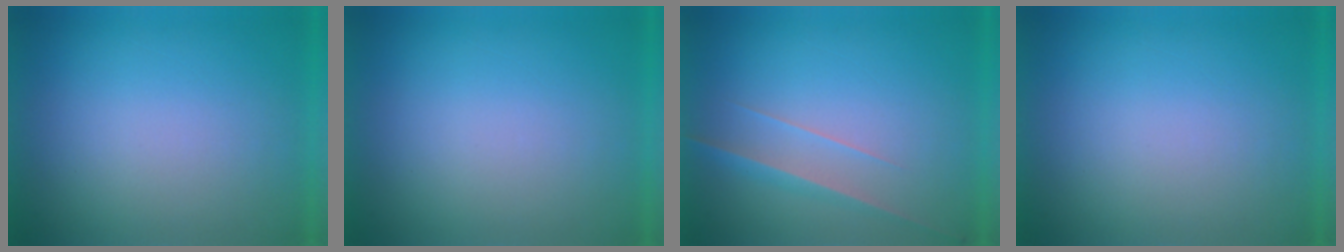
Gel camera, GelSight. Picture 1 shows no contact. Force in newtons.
{"total": 1.3}
{"total": 2.8}
{"total": 1.1}